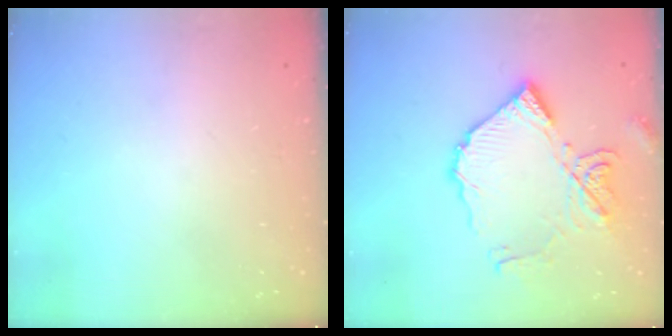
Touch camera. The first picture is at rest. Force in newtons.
{"total": 16.7, "press": 16.6, "slide": 2.0}